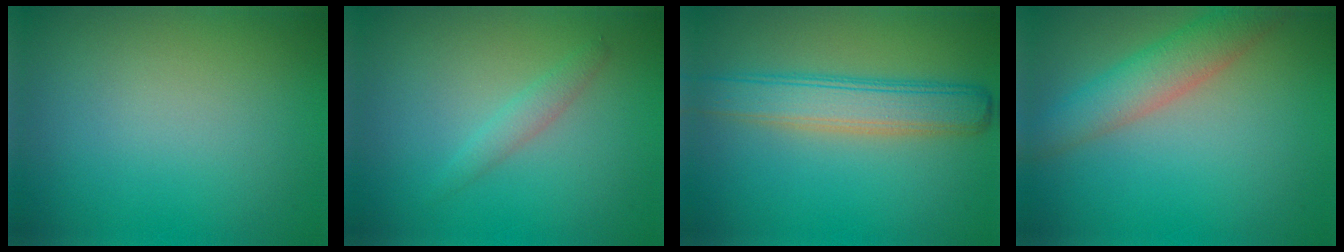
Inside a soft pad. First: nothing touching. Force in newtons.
{"total": 1.5, "press": 1.5, "slide": 0.1}
{"total": 5.0, "press": 5.0, "slide": 0.1}
{"total": 4.5, "press": 4.4, "slide": 0.4}